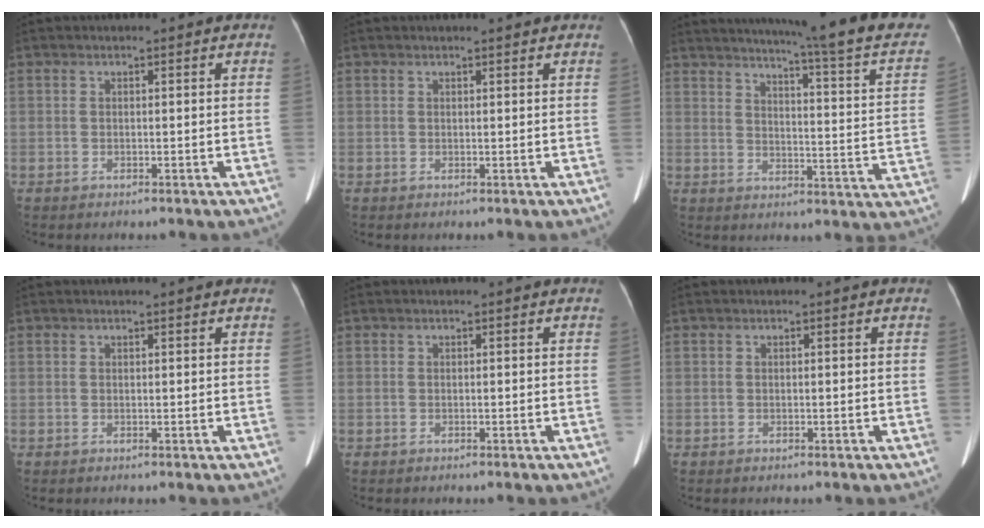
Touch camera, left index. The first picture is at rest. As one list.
[{"total": 1.3, "force": [1.2, -0.1, 0.5], "torque": [-0.008, 0.006, 0.015]}, {"total": 23.0, "force": [19.2, -0.5, 12.7], "torque": [-0.175, -0.055, 0.227]}, {"total": 1.0, "force": [0.9, -0.1, 0.4], "torque": [-0.007, 0.005, 0.012]}, {"total": 0.0}, {"total": 0.0}]